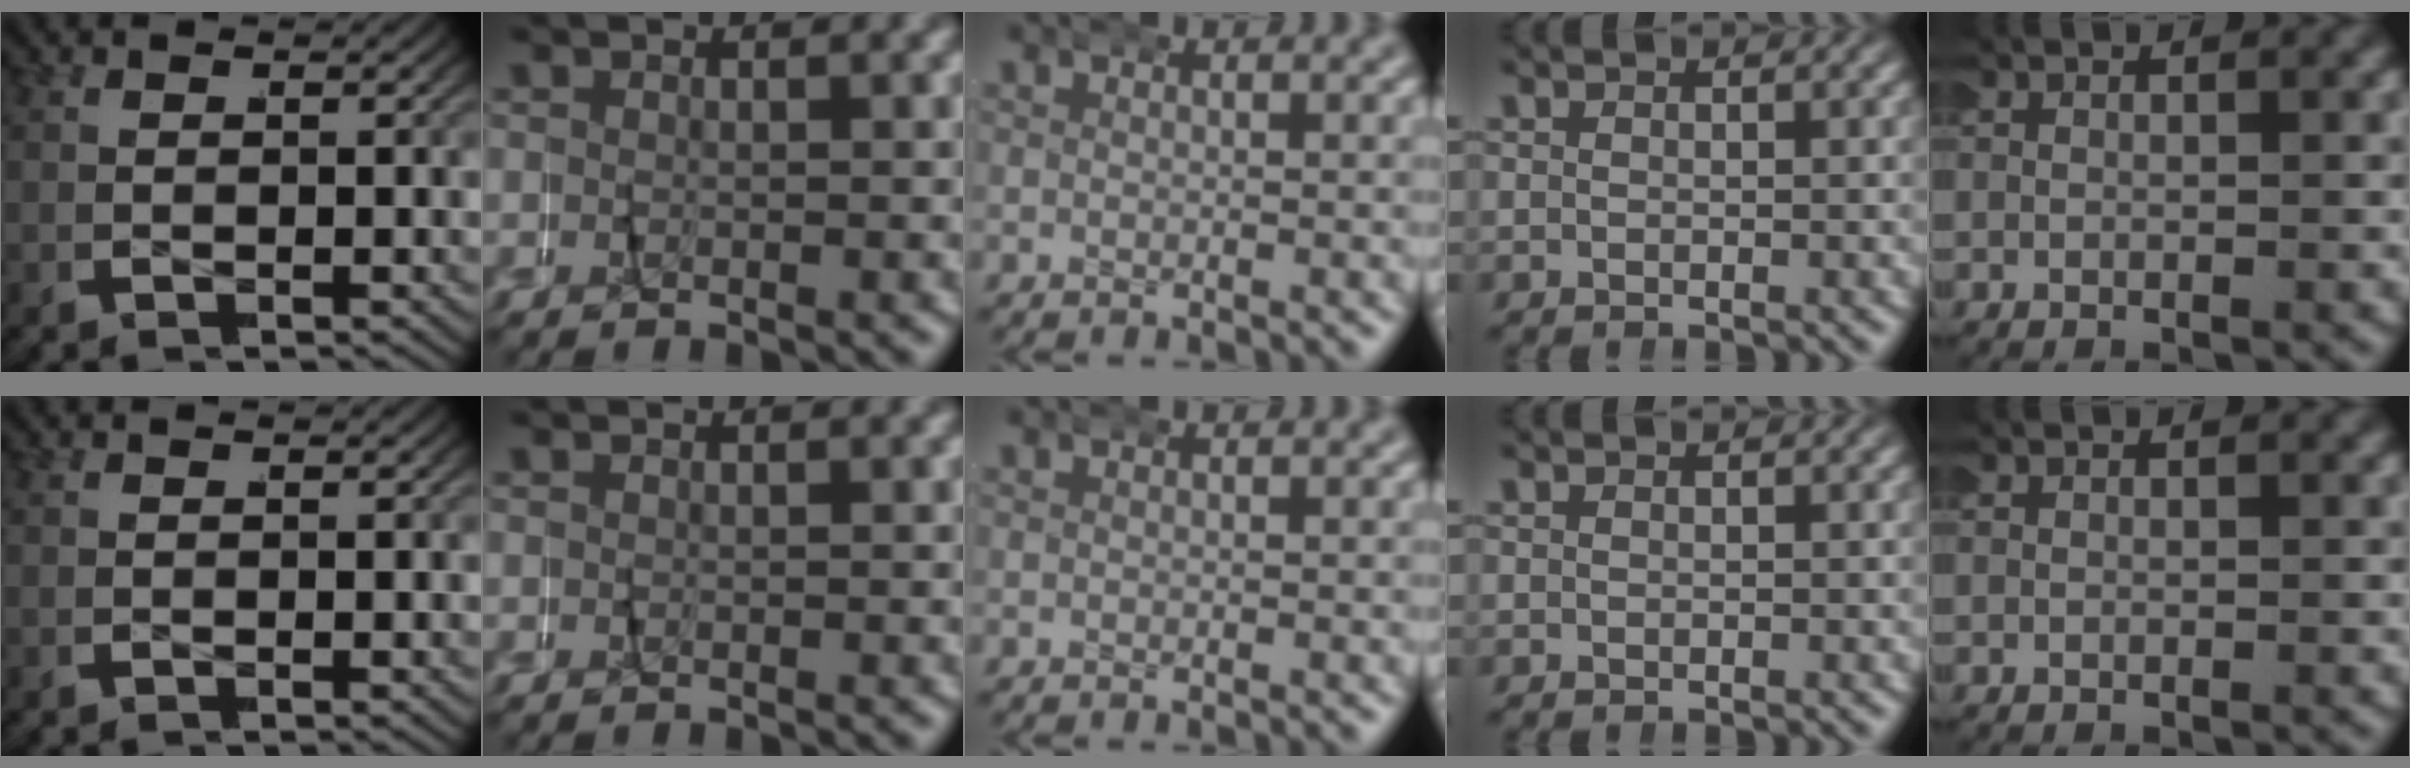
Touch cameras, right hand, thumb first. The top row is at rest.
{}